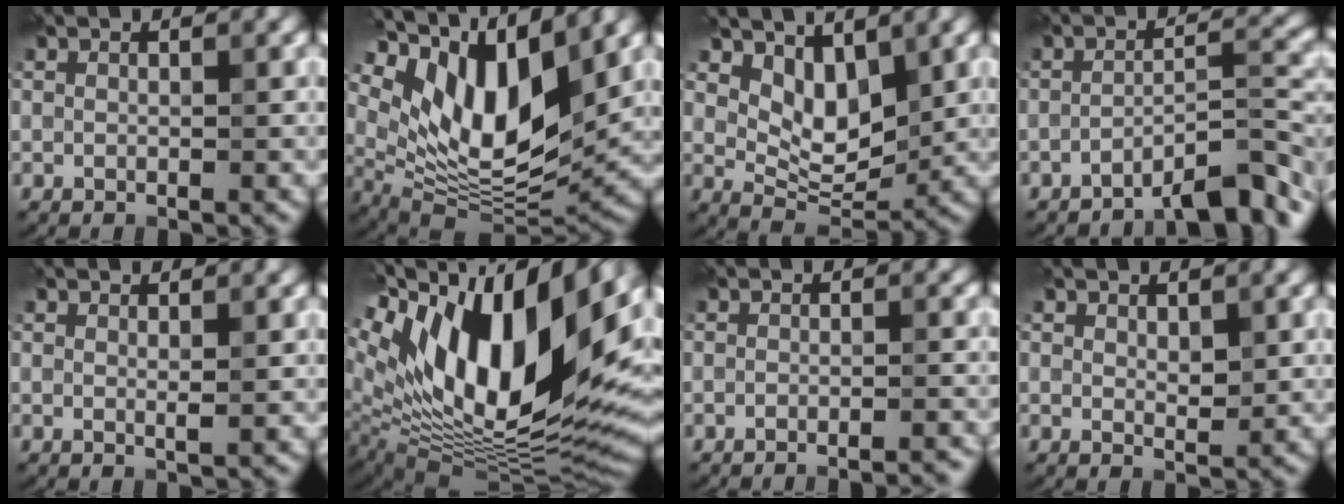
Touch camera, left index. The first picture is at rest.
{"total": 13.1, "force": [6.0, 5.9, 10.0], "torque": [-0.183, -0.001, 0.118]}
{"total": 4.6, "force": [2.2, 2.6, 3.1], "torque": [-0.057, -0.017, 0.036]}
{"total": 6.4, "force": [-4.9, 1.0, 3.9], "torque": [-0.058, 0.010, -0.079]}
{"total": 0.9, "force": [0.4, 0.1, 0.7], "torque": [-0.013, -0.001, 0.005]}
{"total": 18.4, "force": [6.0, 8.1, 15.3], "torque": [-0.281, 0.017, 0.102]}
{"total": 3.4, "force": [-3.0, 0.6, 1.4], "torque": [-0.011, 0.013, -0.047]}
{"total": 1.5, "force": [0.6, 0.8, 1.1], "torque": [-0.019, -0.004, 0.014]}